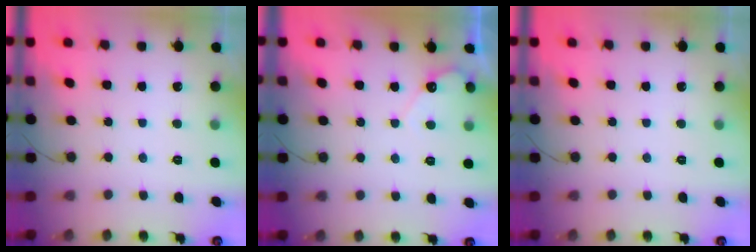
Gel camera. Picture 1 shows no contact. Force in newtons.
{"total": 4.8, "press": 4.8, "slide": 0.3}
{"total": 0.0}